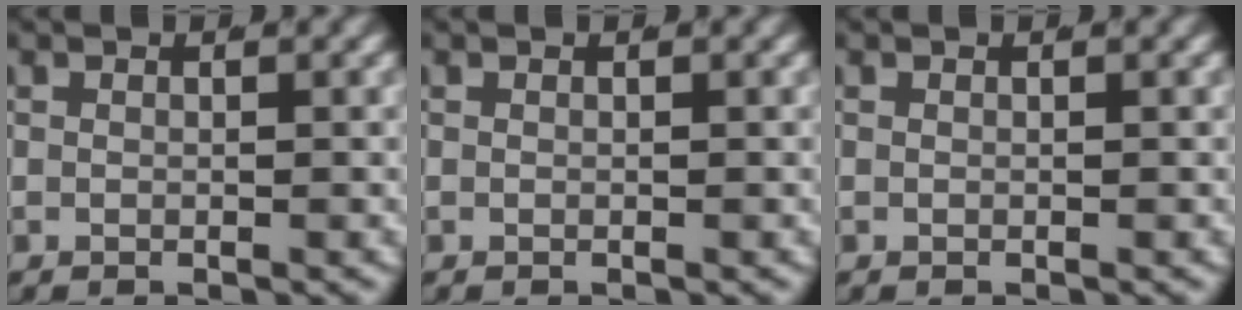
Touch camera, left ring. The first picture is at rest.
{"total": 0.0}
{"total": 0.0}